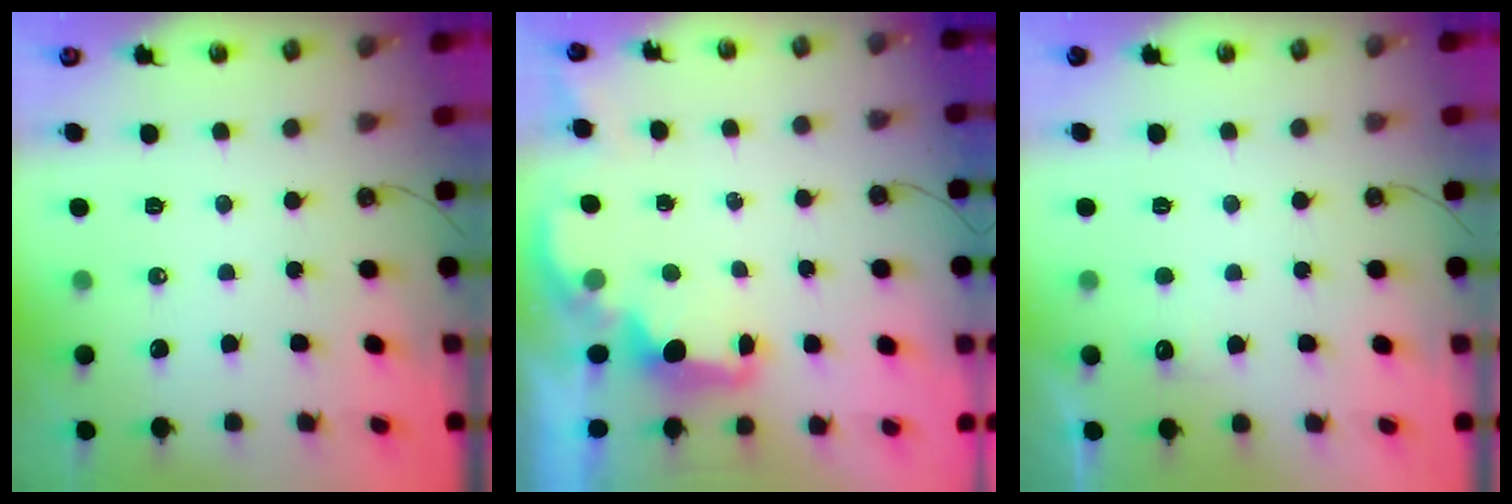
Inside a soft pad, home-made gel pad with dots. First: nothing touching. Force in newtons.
{"total": 2.0, "press": 1.8, "slide": 0.8}
{"total": 4.6, "press": 4.5, "slide": 1.1}